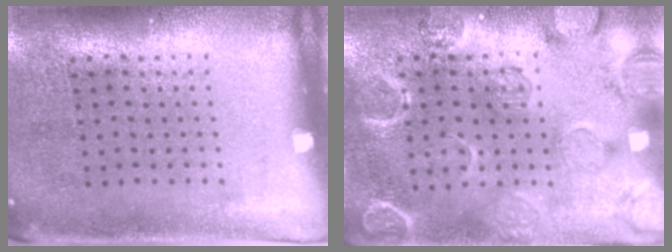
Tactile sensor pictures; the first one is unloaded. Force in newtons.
{"total": 2.4, "press": 2.3, "slide": 0.6}